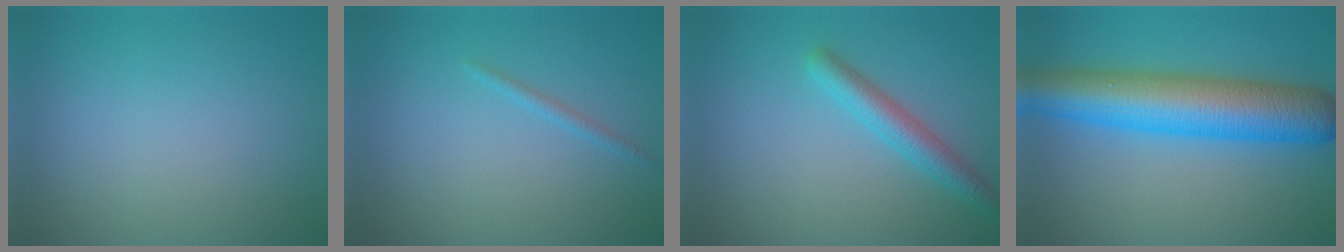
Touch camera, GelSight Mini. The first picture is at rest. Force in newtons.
{"total": 0.8, "press": 0.8, "slide": 0.0}
{"total": 2.9, "press": 2.9, "slide": 0.1}
{"total": 10.0, "press": 10.0, "slide": 0.2}